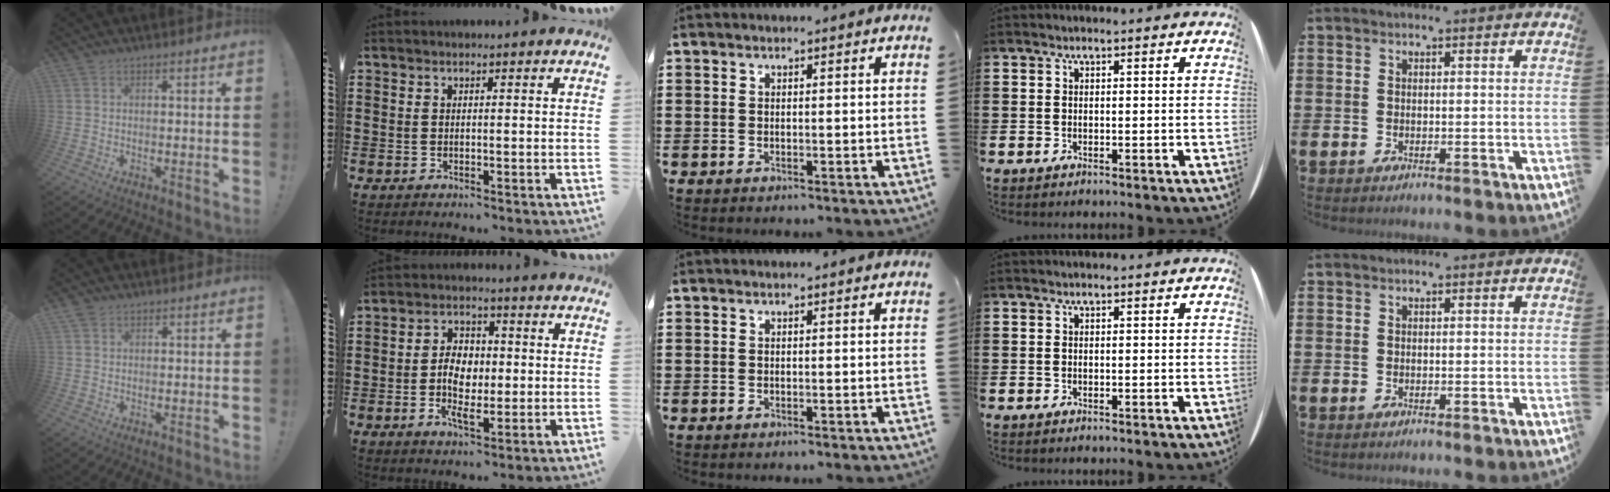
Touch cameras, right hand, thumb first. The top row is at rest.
{"thumb": {"total": 1.5, "force": [1.0, 1.0, 0.2], "torque": [-0.004, 0.000, 0.021]}, "index": {"total": 6.1, "force": [-0.7, 3.8, 4.8], "torque": [-0.093, 0.007, -0.017]}}